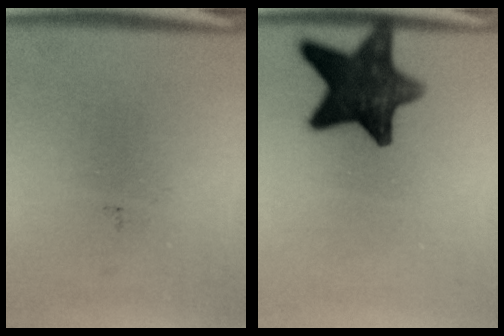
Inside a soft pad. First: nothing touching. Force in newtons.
{"total": 13.0}